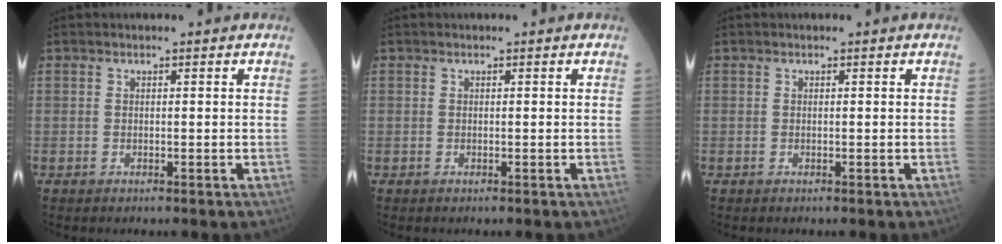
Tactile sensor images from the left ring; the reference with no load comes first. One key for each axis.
{"total": 0.0}
{"total": 0.0}